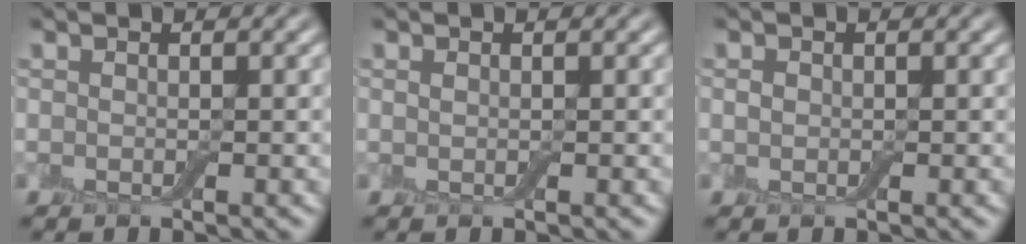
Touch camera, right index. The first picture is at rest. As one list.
[{"total": 0.0}, {"total": 0.6, "force": [0.0, 0.6, 0.3], "torque": [-0.004, 0.001, -0.001]}]